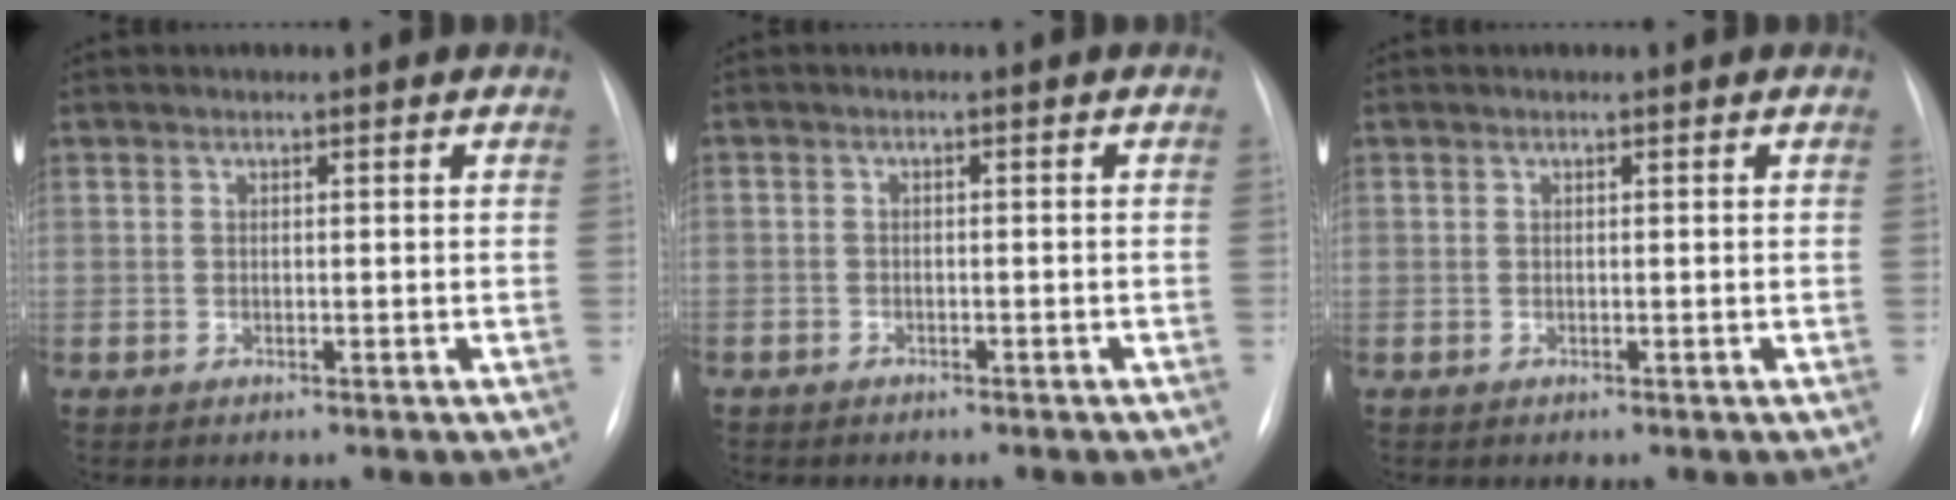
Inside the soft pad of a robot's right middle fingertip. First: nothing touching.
{"total": 2.2, "force": [-1.7, 1.3, 0.7], "torque": [-0.014, 0.002, -0.017]}
{"total": 0.0}